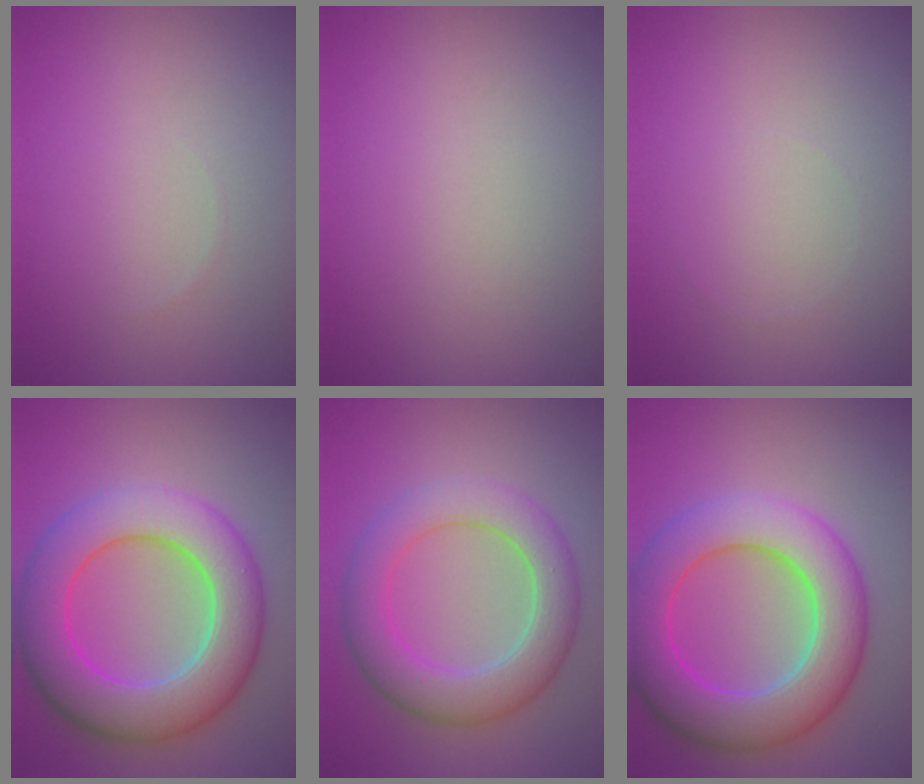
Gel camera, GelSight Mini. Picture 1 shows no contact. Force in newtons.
{"total": 0.0}
{"total": 0.0}
{"total": 9.7, "press": 9.7, "slide": 0.4}
{"total": 6.1, "press": 6.1, "slide": 0.1}
{"total": 9.1, "press": 9.1, "slide": 0.3}